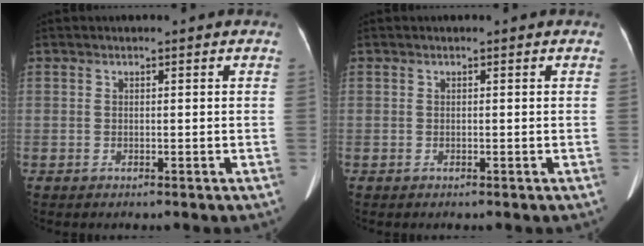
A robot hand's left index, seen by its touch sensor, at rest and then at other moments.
{"total": 0.0}